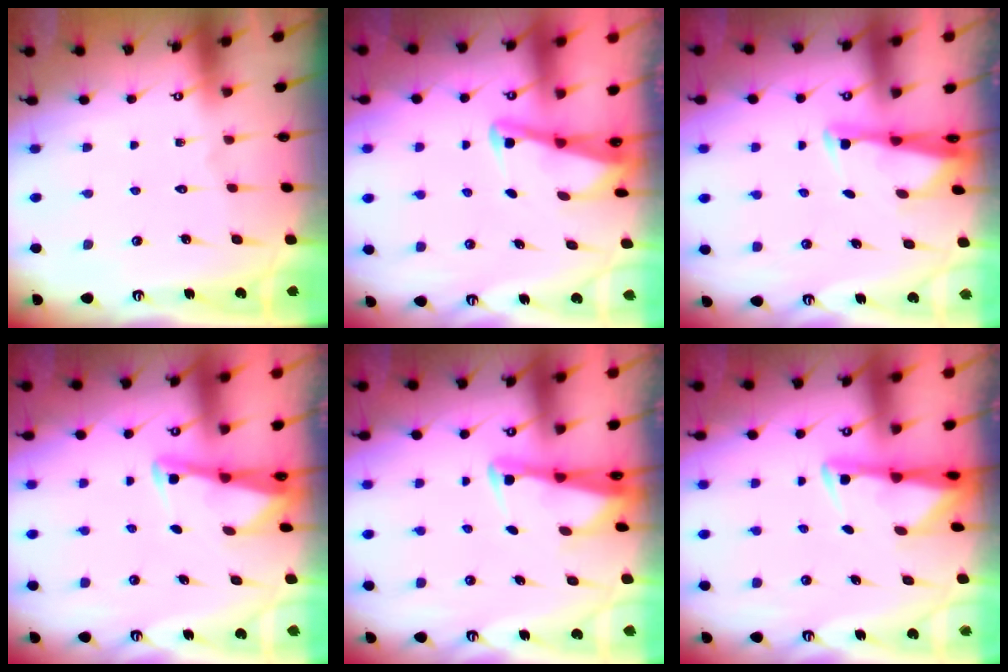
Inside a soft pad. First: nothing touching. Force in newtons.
{"total": 2.9, "press": 2.9, "slide": 0.3}
{"total": 2.7, "press": 2.6, "slide": 0.7}
{"total": 2.8, "press": 2.8, "slide": 0.2}
{"total": 2.4, "press": 2.3, "slide": 0.5}
{"total": 3.0, "press": 3.0, "slide": 0.5}